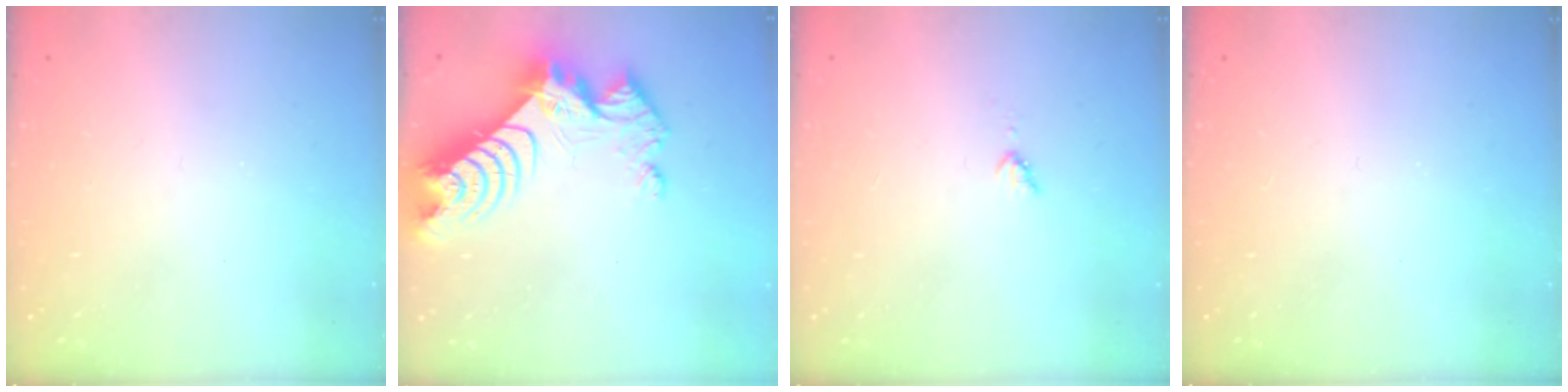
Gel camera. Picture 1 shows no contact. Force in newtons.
{"total": 14.7, "press": 14.6, "slide": 1.2}
{"total": 2.8, "press": 2.8, "slide": 0.4}
{"total": 0.0}